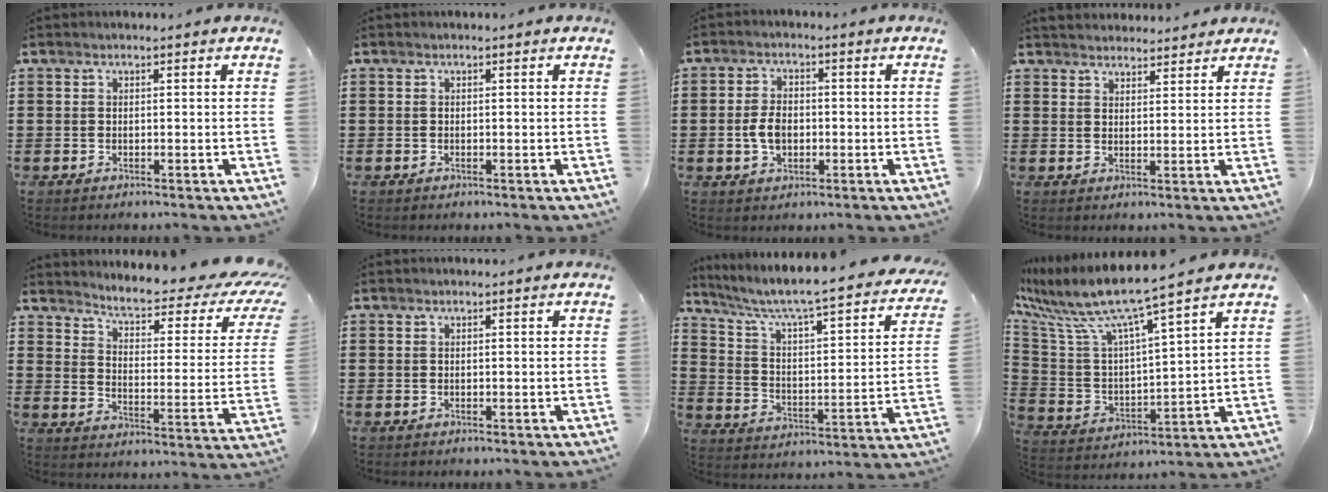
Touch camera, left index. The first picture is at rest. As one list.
[{"total": 0.0}, {"total": 4.3, "force": [-0.7, 2.7, 3.3], "torque": [-0.084, -0.001, -0.019]}, {"total": 2.8, "force": [2.7, 0.5, -0.3], "torque": [-0.002, -0.005, 0.052]}, {"total": 4.7, "force": [3.6, 0.6, 3.0], "torque": [-0.077, -0.030, 0.052]}, {"total": 0.0}, {"total": 5.2, "force": [4.0, 0.2, 3.4], "torque": [-0.084, -0.041, 0.055]}, {"total": 8.5, "force": [7.3, -0.1, 4.3], "torque": [-0.121, -0.056, 0.119]}]